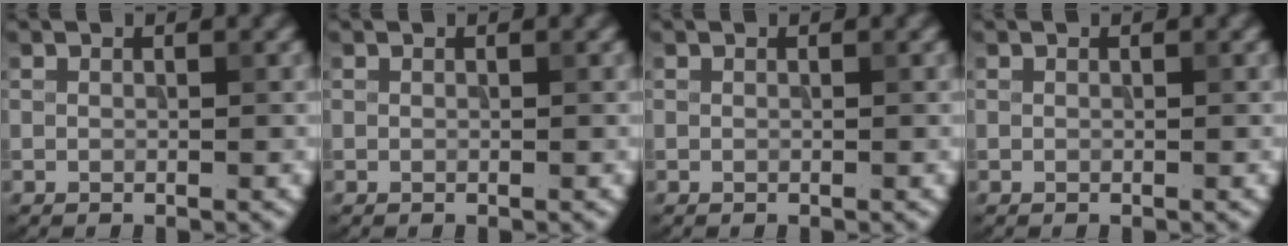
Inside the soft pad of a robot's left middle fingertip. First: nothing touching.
{"total": 0.0}
{"total": 0.0}
{"total": 0.0}